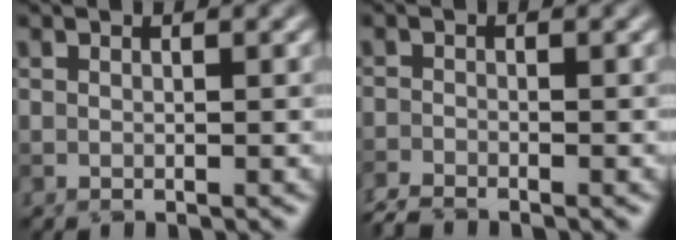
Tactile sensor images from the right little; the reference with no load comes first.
{"total": 2.3, "force": [-2.2, 0.2, 0.9], "torque": [-0.024, -0.007, -0.049]}